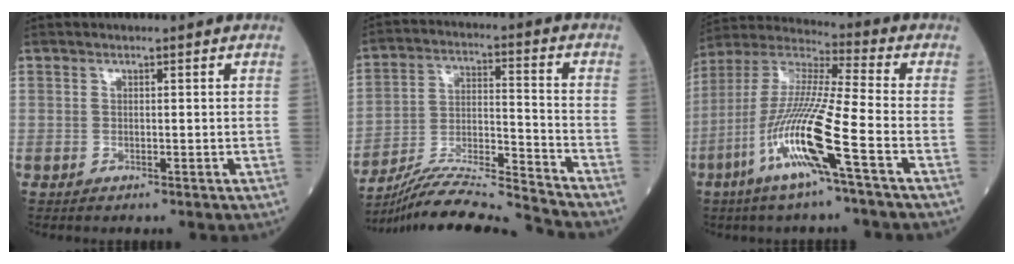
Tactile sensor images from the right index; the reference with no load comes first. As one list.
[{"total": 15.4, "force": [-14.7, -2.1, 4.0], "torque": [-0.071, 0.012, -0.260]}, {"total": 15.1, "force": [-6.4, -0.4, 13.7], "torque": [-0.289, -0.012, -0.130]}]